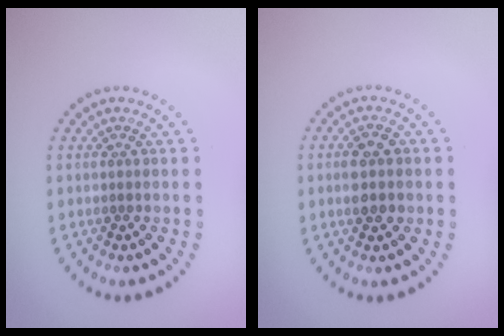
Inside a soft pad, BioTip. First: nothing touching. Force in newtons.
{"total": 3.0, "press": 3.0, "slide": 0.1}